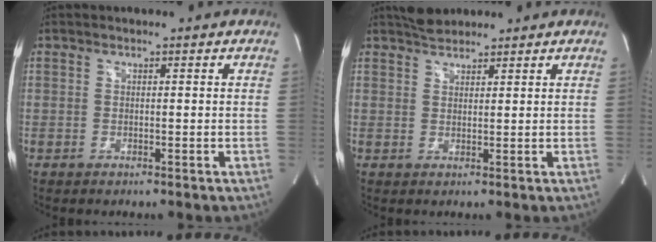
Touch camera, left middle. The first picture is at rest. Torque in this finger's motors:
{"motor_torque": [0.29, -0.25, -0.03, 0.03]}